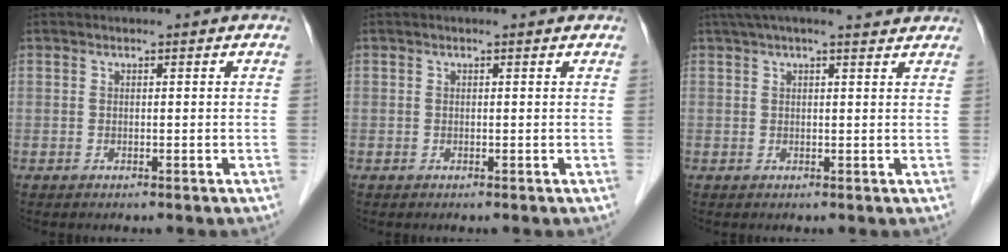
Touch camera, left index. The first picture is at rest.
{"total": 0.8, "force": [0.7, 0.2, 0.3], "torque": [-0.012, 0.015, 0.007]}
{"total": 9.2, "force": [8.1, 1.2, 4.2], "torque": [-0.061, 0.037, 0.100]}